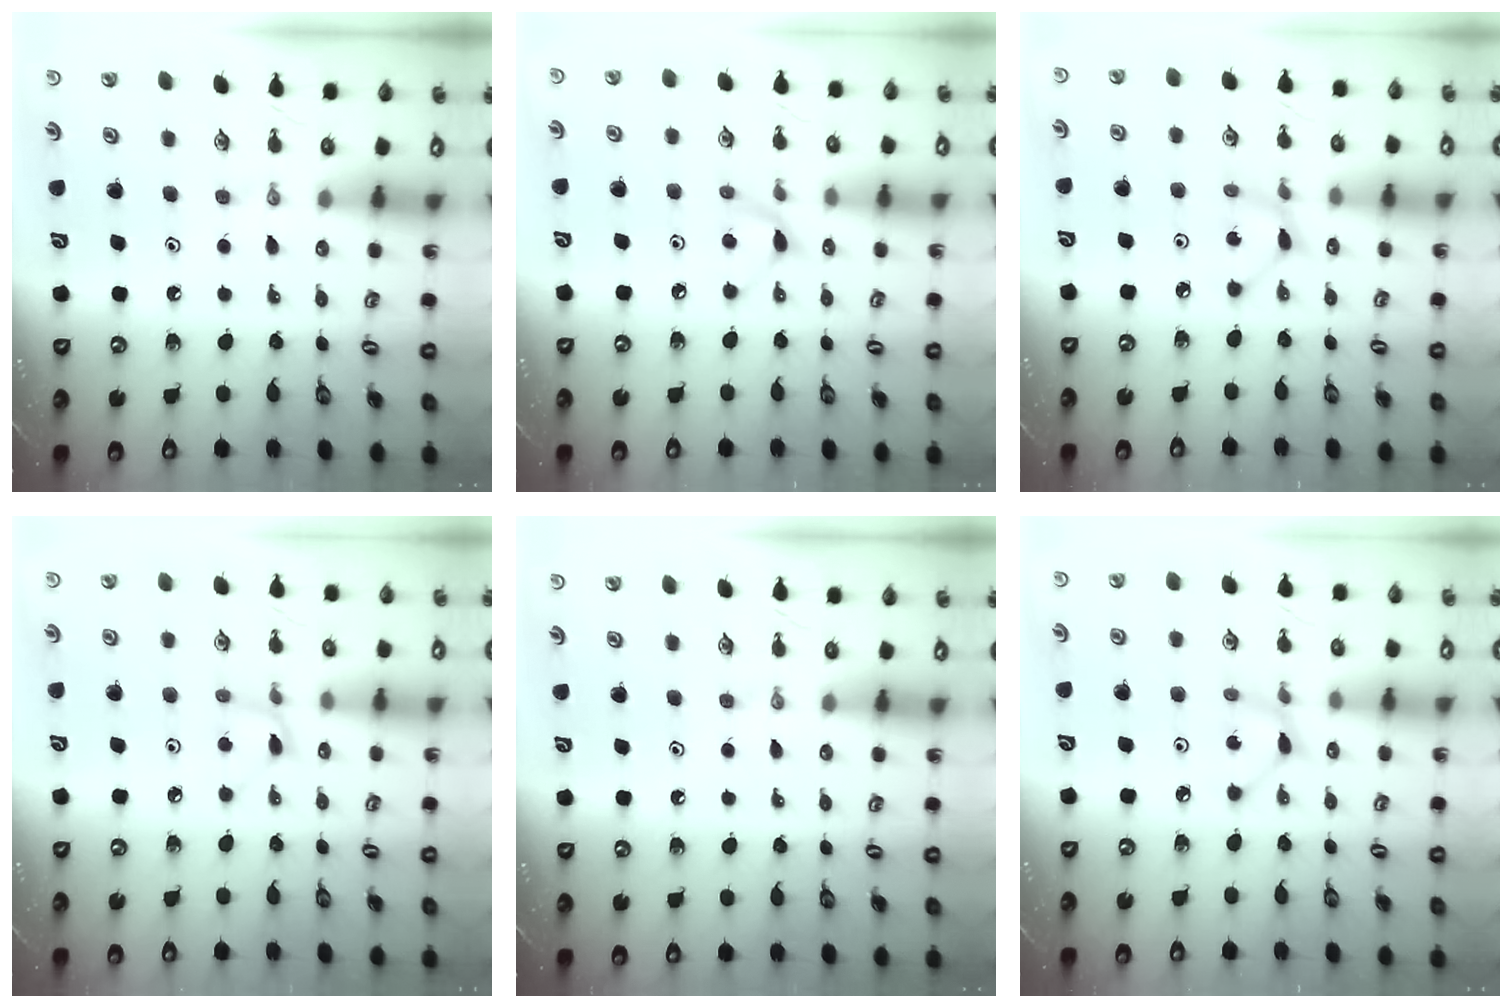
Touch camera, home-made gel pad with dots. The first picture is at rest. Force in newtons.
{"total": 5.5, "press": 5.5, "slide": 0.7}
{"total": 2.3, "press": 2.3, "slide": 0.1}
{"total": 3.1, "press": 3.0, "slide": 0.4}
{"total": 0.0}
{"total": 2.3, "press": 2.3, "slide": 0.1}